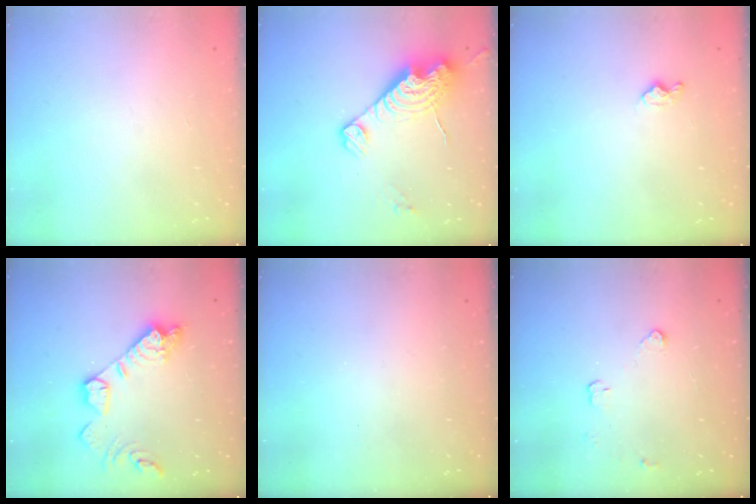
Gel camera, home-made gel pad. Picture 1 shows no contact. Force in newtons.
{"total": 13.3, "press": 13.2, "slide": 1.1}
{"total": 4.4, "press": 4.4, "slide": 0.5}
{"total": 16.9, "press": 16.9, "slide": 1.2}
{"total": 0.0}
{"total": 3.6, "press": 3.5, "slide": 0.5}